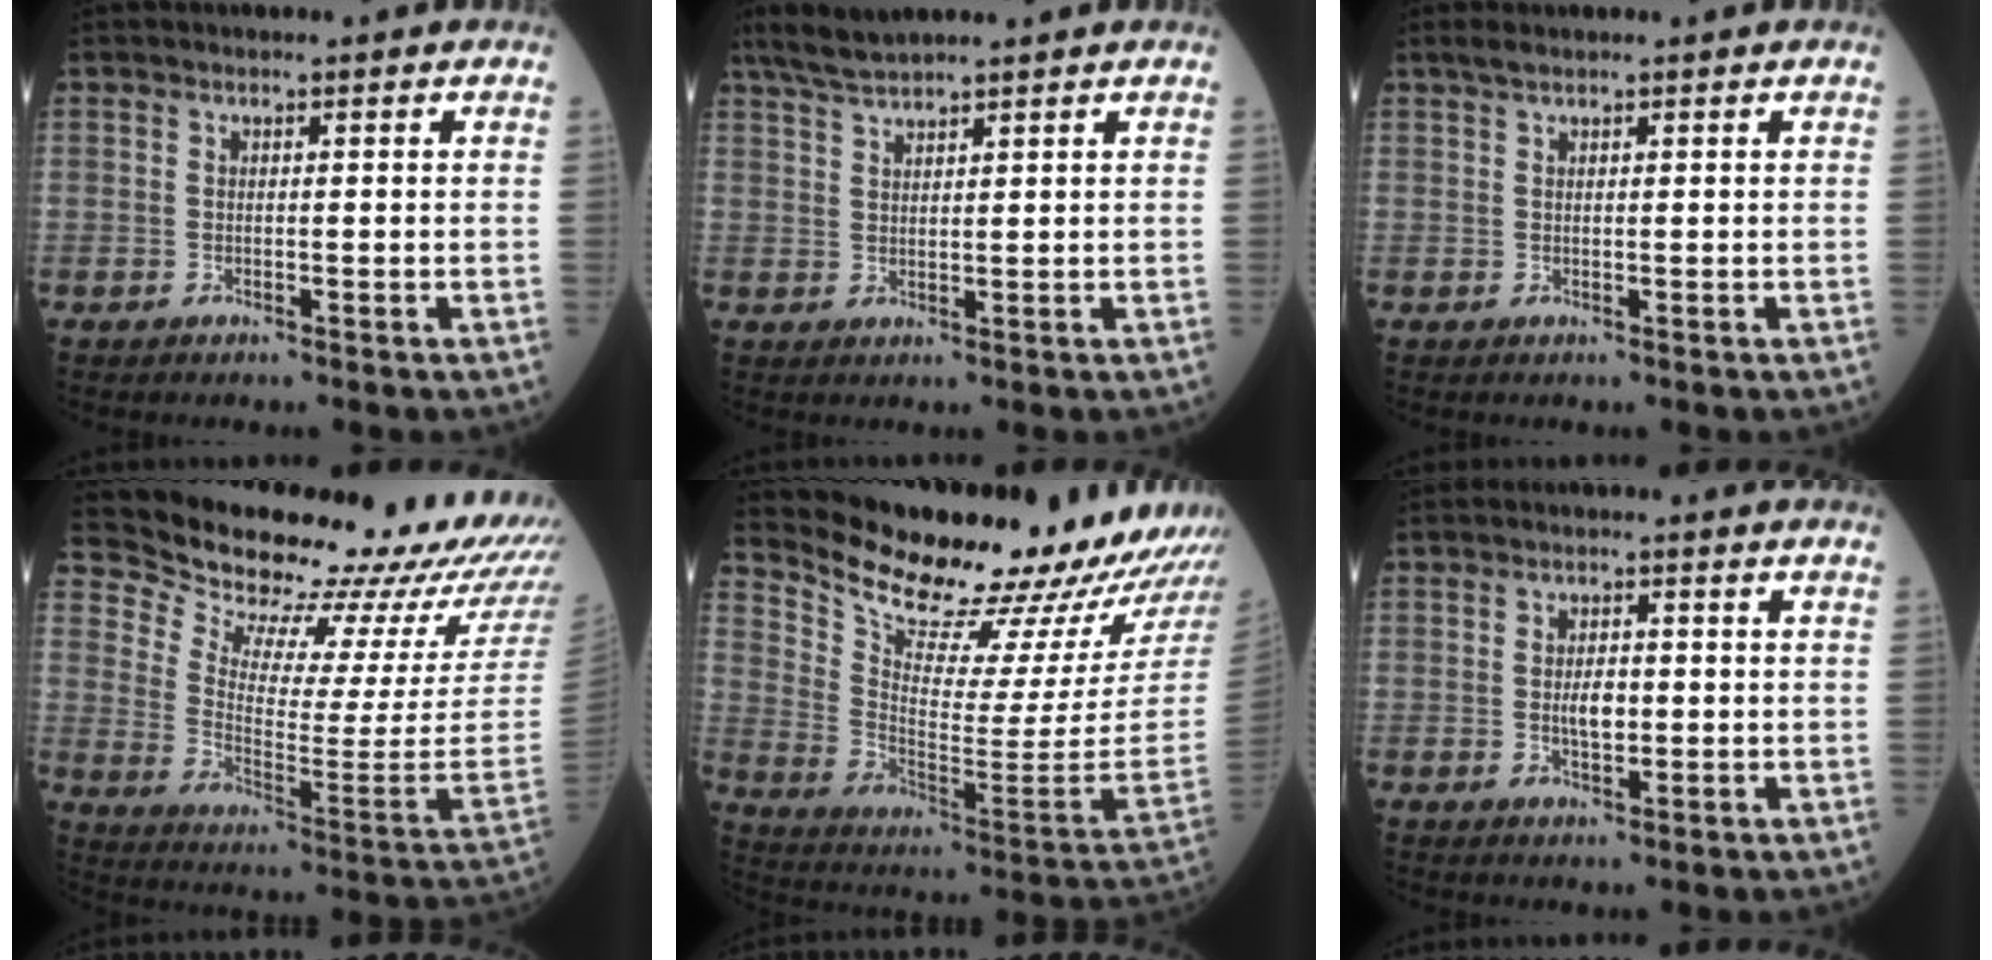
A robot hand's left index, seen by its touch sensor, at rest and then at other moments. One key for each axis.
{"total": 6.1, "fx": 5.2, "fy": 0.4, "fz": 3.1, "tx": -0.061, "ty": 0.025, "tz": 0.099}
{"total": 1.7, "fx": 1.4, "fy": 0.4, "fz": 1.0, "tx": -0.021, "ty": 0.015, "tz": 0.025}
{"total": 25.2, "fx": 24.2, "fy": 0.9, "fz": 6.9, "tx": -0.137, "ty": -0.141, "tz": 0.319}
{"total": 24.8, "fx": 22.9, "fy": 2.1, "fz": 9.2, "tx": -0.164, "ty": -0.107, "tz": 0.327}
{"total": 3.2, "fx": -0.4, "fy": 1.5, "fz": 2.9, "tx": -0.051, "ty": -0.003, "tz": -0.007}